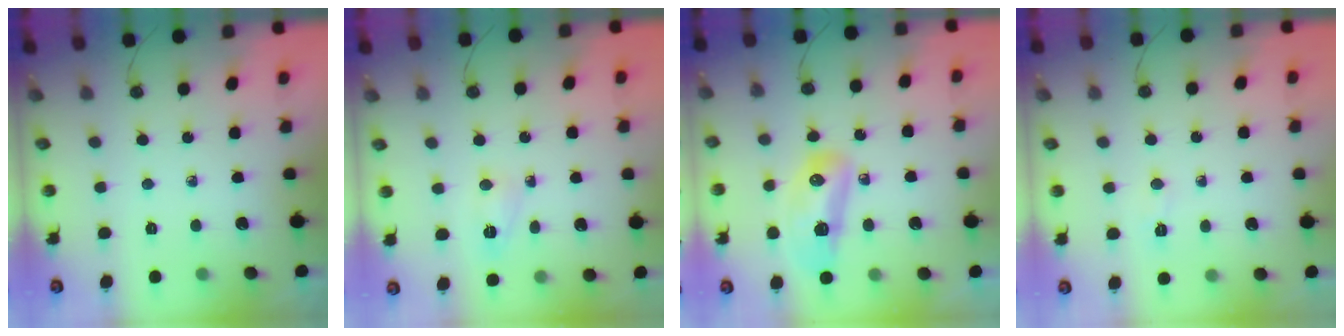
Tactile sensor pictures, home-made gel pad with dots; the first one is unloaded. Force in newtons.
{"total": 3.2, "press": 3.2, "slide": 0.7}
{"total": 17.9, "press": 14.0, "slide": 11.1}
{"total": 14.2, "press": 5.3, "slide": 13.2}